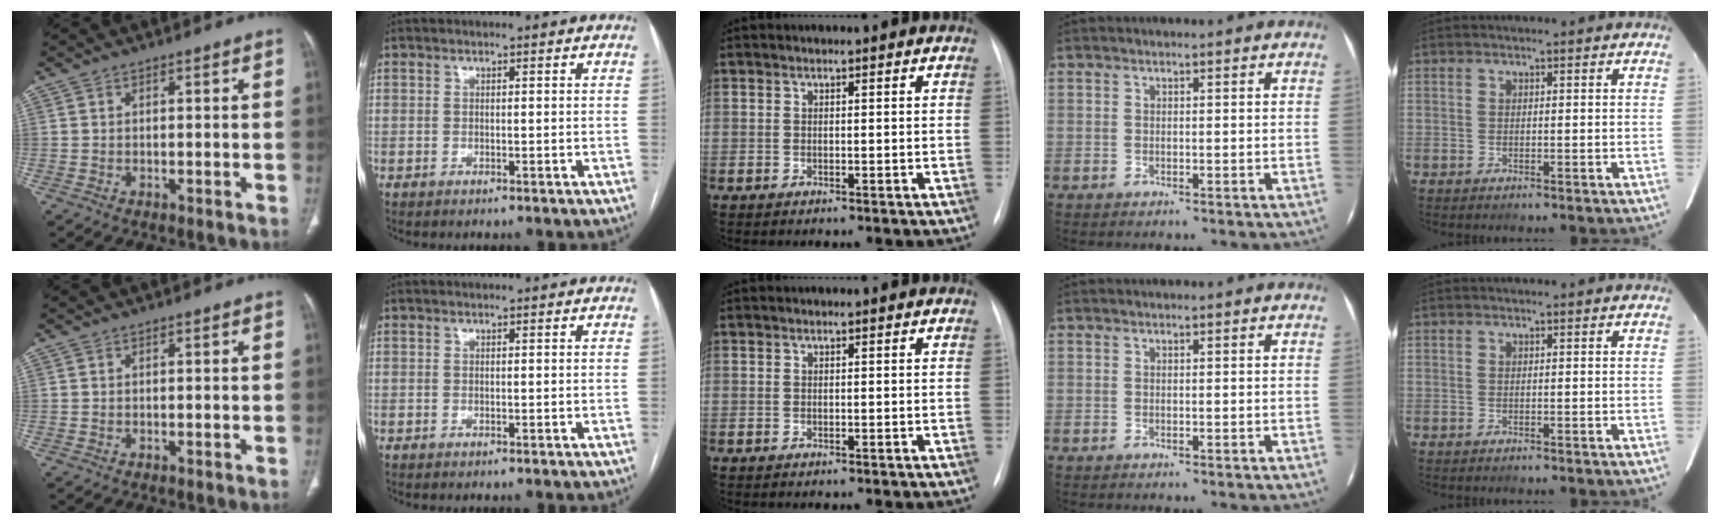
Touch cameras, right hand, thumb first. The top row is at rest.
{}